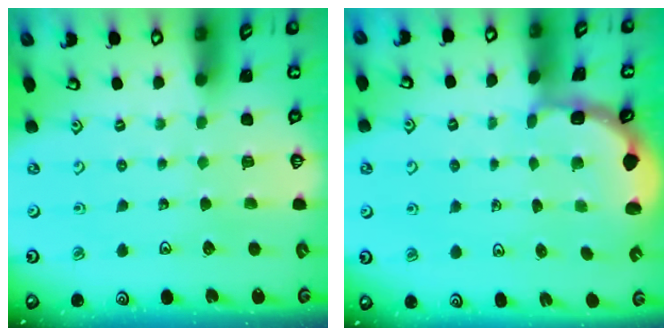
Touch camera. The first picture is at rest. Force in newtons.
{"total": 1.7, "press": 1.4, "slide": 0.9}